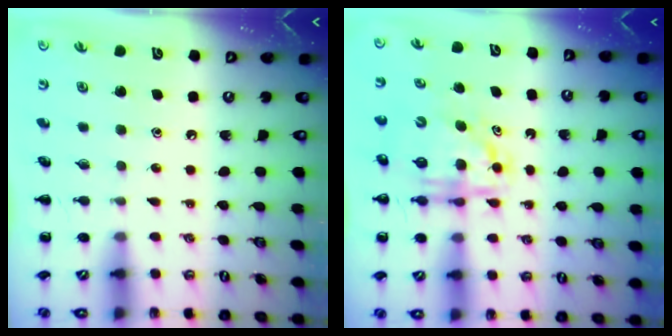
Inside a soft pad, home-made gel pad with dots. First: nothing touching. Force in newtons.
{"total": 6.6, "press": 6.5, "slide": 1.1}